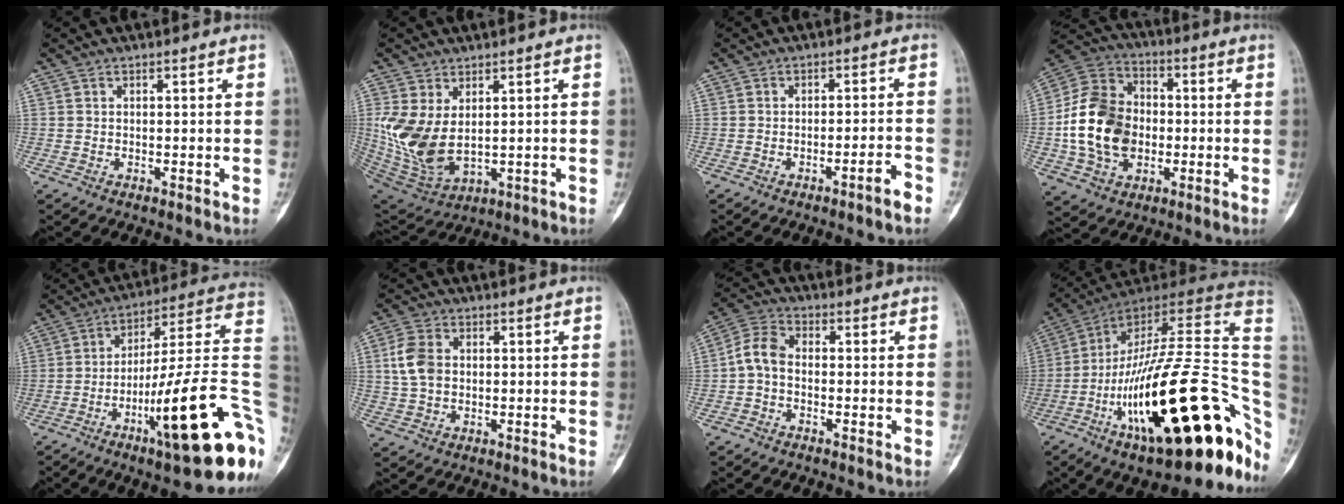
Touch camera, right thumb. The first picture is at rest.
{"total": 12.2, "force": [1.2, 7.4, 9.7], "torque": [-0.199, -0.012, 0.048]}
{"total": 3.7, "force": [-2.4, 0.1, 2.7], "torque": [-0.044, 0.025, -0.035]}
{"total": 17.1, "force": [-2.1, 12.8, 11.1], "torque": [-0.186, 0.026, -0.041]}
{"total": 27.3, "force": [-8.8, 5.2, 25.3], "torque": [-0.297, 0.047, -0.127]}
{"total": 6.5, "force": [0.6, 4.7, 4.4], "torque": [-0.087, 0.008, 0.010]}
{"total": 5.8, "force": [-1.1, 3.9, 4.1], "torque": [-0.074, 0.025, -0.035]}
{"total": 37.1, "force": [-9.6, 12.3, 33.6], "torque": [-0.434, 0.059, -0.153]}